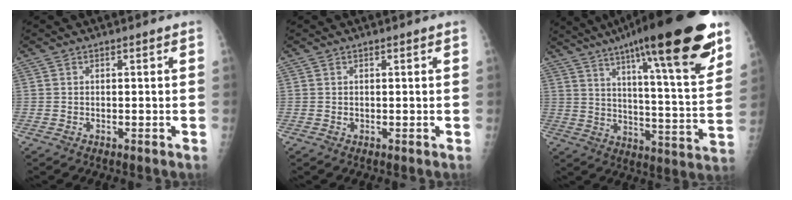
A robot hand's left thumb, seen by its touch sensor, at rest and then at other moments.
{"total": 0.8, "force": [0.2, 0.4, 0.7], "torque": [-0.007, 0.004, 0.007]}
{"total": 28.8, "force": [18.1, 4.7, 21.9], "torque": [-0.316, -0.049, 0.269]}